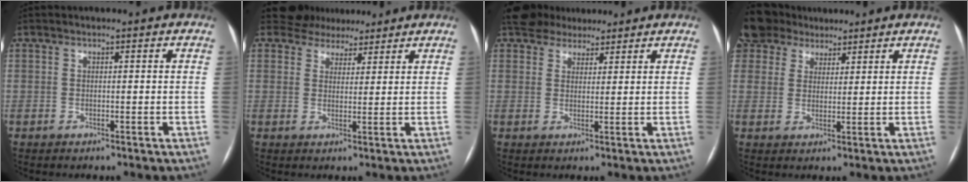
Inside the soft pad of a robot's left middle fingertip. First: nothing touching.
{"total": 6.1, "force": [5.4, 2.9, 0.1], "torque": [0.005, 0.013, 0.078]}
{"total": 5.9, "force": [5.0, 2.8, 1.3], "torque": [-0.019, 0.025, 0.083]}
{"total": 8.0, "force": [6.2, 5.0, 0.7], "torque": [-0.017, 0.027, 0.118]}